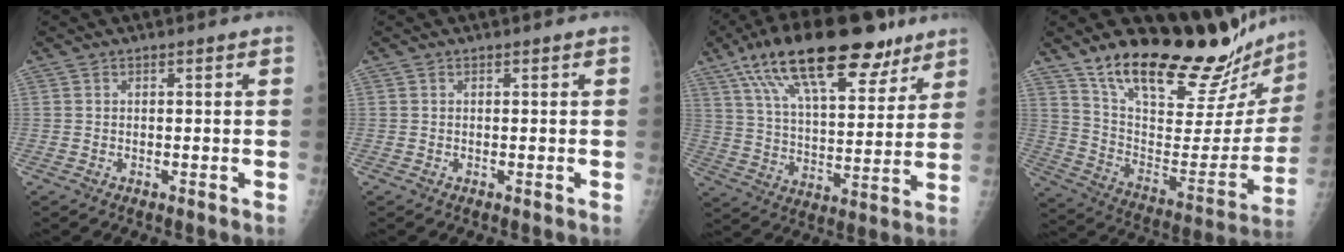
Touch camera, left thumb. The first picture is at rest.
{"total": 0.0}
{"total": 23.7, "force": [14.8, 9.5, 16.0], "torque": [-0.237, -0.026, 0.246]}
{"total": 28.5, "force": [24.0, 7.8, 13.2], "torque": [-0.167, -0.144, 0.357]}